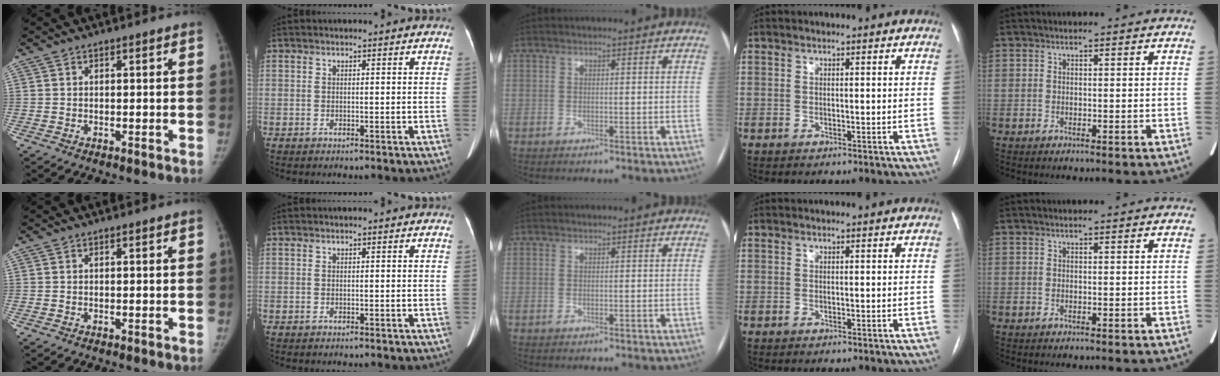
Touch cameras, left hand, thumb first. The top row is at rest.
{}